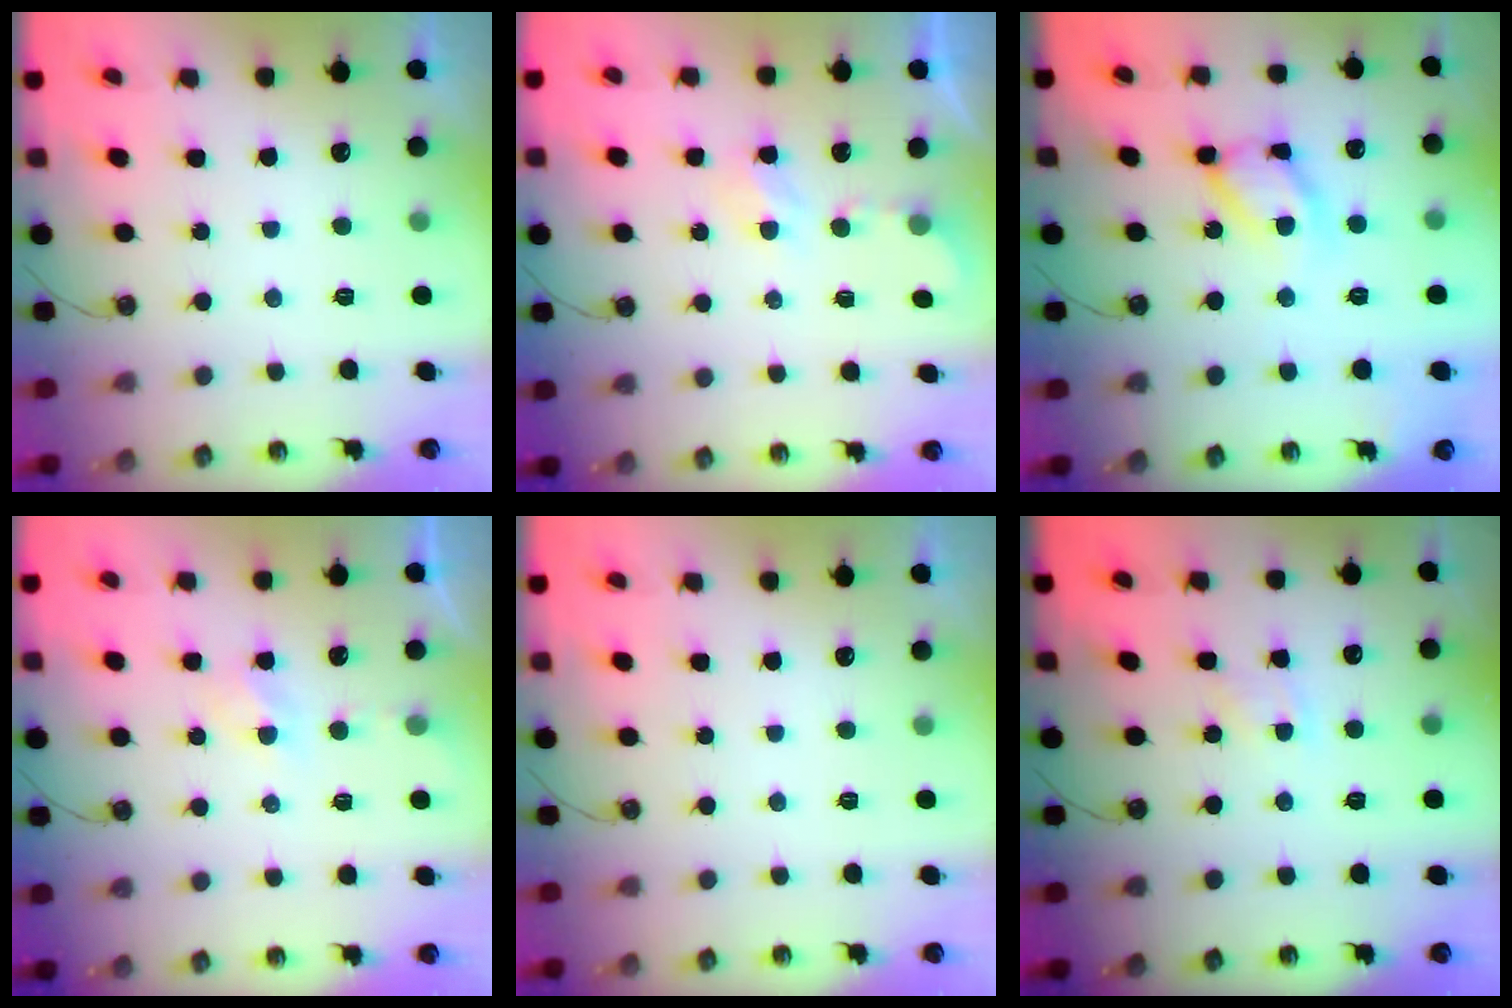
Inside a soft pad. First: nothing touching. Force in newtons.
{"total": 3.6, "press": 3.5, "slide": 0.6}
{"total": 13.5, "press": 13.5, "slide": 1.1}
{"total": 3.3, "press": 3.3, "slide": 0.5}
{"total": 0.0}
{"total": 4.9, "press": 4.9, "slide": 0.6}